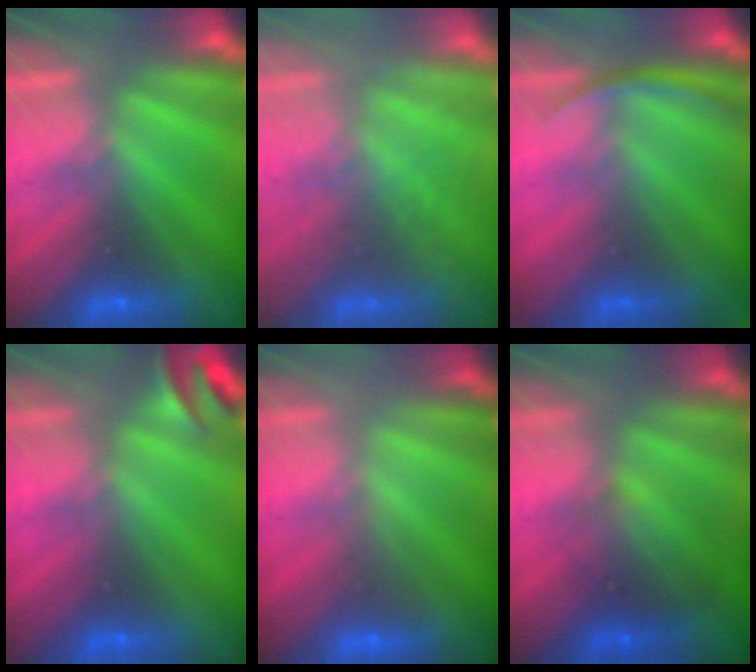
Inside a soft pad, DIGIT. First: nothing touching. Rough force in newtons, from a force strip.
{"total": 2.9}
{"total": 2.9}
{"total": 2.7}
{"total": 2.3}
{"total": 2.0}